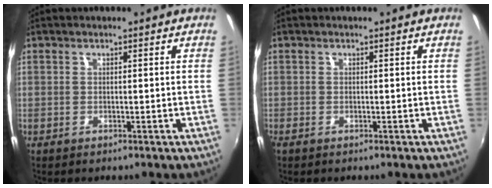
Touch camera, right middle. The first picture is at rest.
{"total": 0.5, "force": [-0.4, 0.3, 0.2], "torque": [-0.005, -0.004, -0.009]}